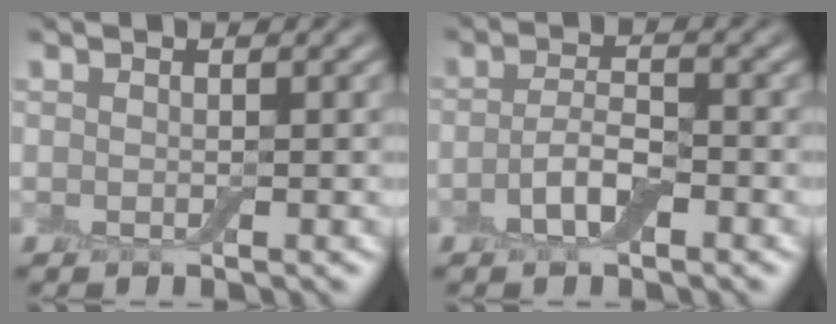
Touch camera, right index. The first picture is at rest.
{"total": 3.1, "force": [-1.2, 1.2, 2.6], "torque": [-0.055, 0.002, -0.029]}